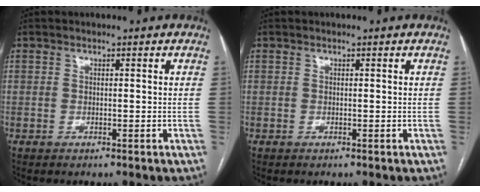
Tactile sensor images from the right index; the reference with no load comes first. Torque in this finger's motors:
{"motor_torque": [0.00, 0.00, 0.00, 0.01]}